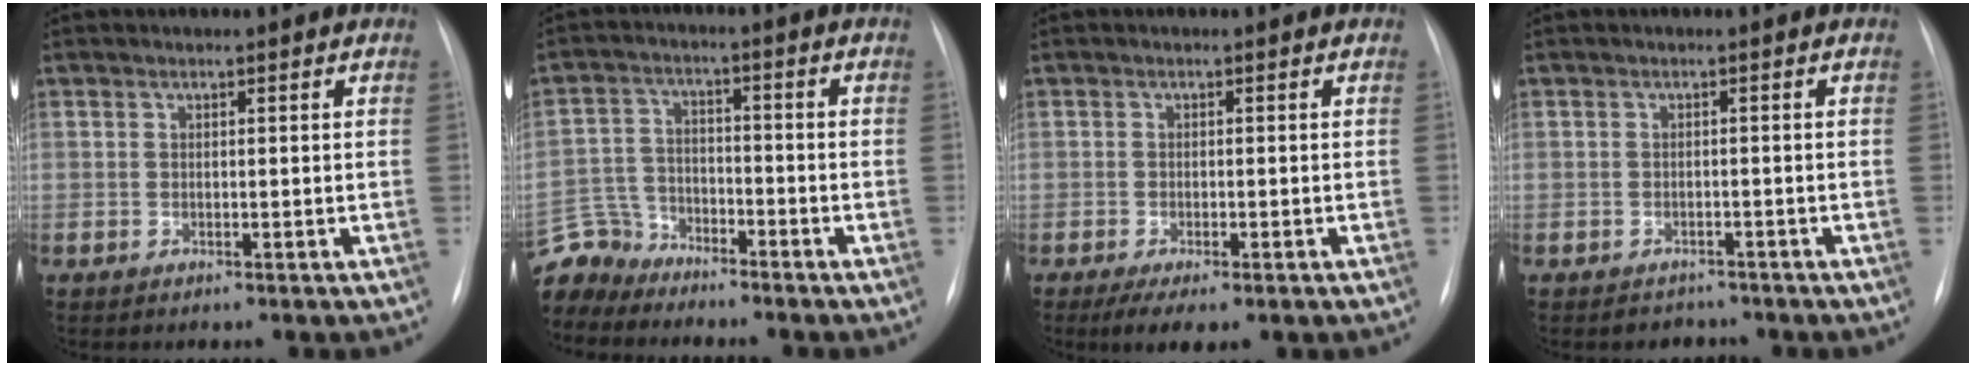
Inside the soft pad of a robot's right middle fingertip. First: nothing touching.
{"total": 8.1, "force": [-7.6, 2.9, -0.6], "torque": [0.001, 0.013, -0.154]}
{"total": 5.1, "force": [-3.1, 1.4, 3.8], "torque": [-0.058, -0.013, -0.043]}
{"total": 2.1, "force": [-1.8, 1.1, -0.3], "torque": [0.000, 0.004, -0.023]}